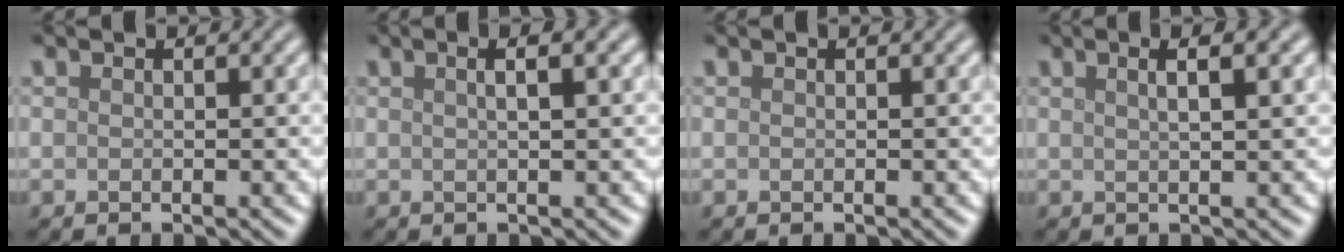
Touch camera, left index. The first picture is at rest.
{"total": 3.2, "force": [1.2, 1.3, 2.6], "torque": [-0.015, 0.009, -0.007]}
{"total": 0.0}
{"total": 3.6, "force": [1.5, 1.3, 2.9], "torque": [-0.019, 0.009, -0.003]}